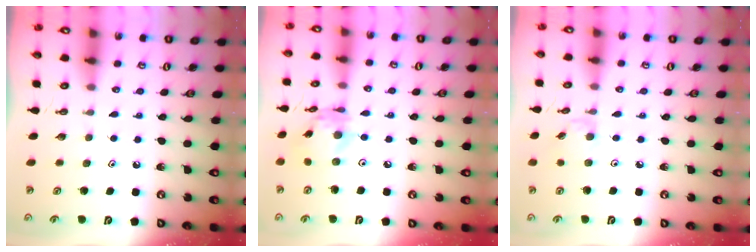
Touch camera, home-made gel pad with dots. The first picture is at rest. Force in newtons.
{"total": 9.2, "press": 9.2, "slide": 0.6}
{"total": 2.3, "press": 2.3, "slide": 0.3}